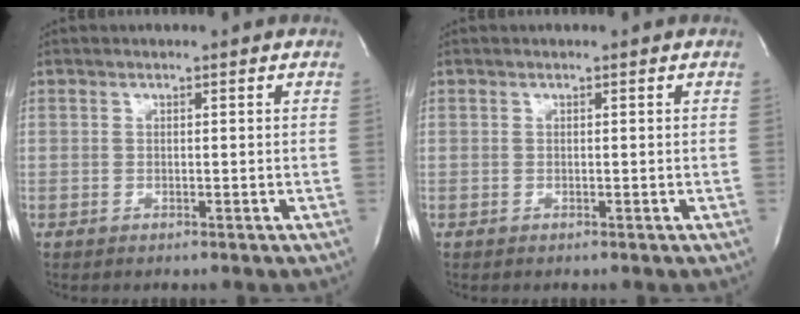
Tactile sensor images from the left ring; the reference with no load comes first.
{"total": 0.0}